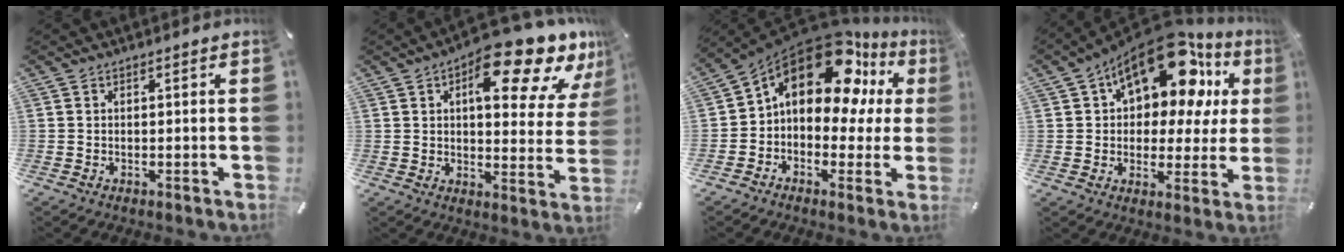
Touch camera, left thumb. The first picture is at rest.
{"total": 18.4, "force": [10.7, 7.4, 12.9], "torque": [-0.170, -0.064, 0.168]}
{"total": 16.5, "force": [8.2, 9.6, 10.6], "torque": [-0.180, -0.057, 0.134]}
{"total": 19.8, "force": [10.9, 10.1, 13.1], "torque": [-0.210, -0.072, 0.182]}